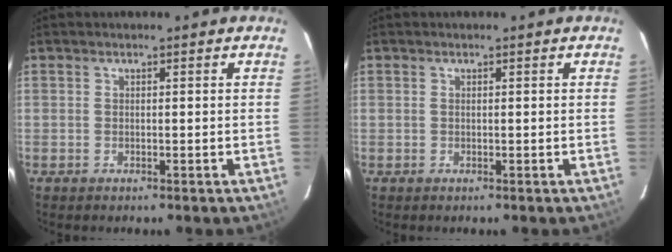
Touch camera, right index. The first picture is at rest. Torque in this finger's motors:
{"motor_torque": [0.63, 0.32, 0.05, -0.01]}